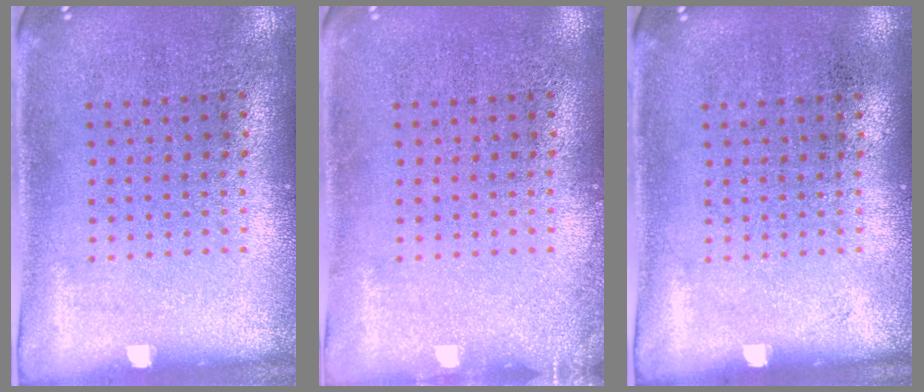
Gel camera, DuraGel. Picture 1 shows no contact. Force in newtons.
{"total": 0.9, "press": 0.9, "slide": 0.1}
{"total": 0.0}